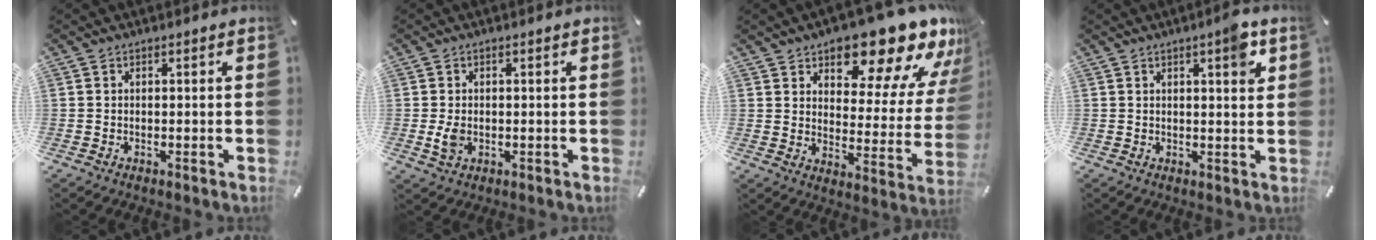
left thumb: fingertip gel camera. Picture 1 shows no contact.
{"total": 3.3, "force": [-0.3, 2.4, 2.1], "torque": [-0.051, -0.007, -0.012]}
{"total": 18.5, "force": [14.6, 7.5, 8.8], "torque": [-0.114, -0.120, 0.239]}
{"total": 5.2, "force": [2.4, 1.3, 4.5], "torque": [-0.060, -0.008, 0.033]}